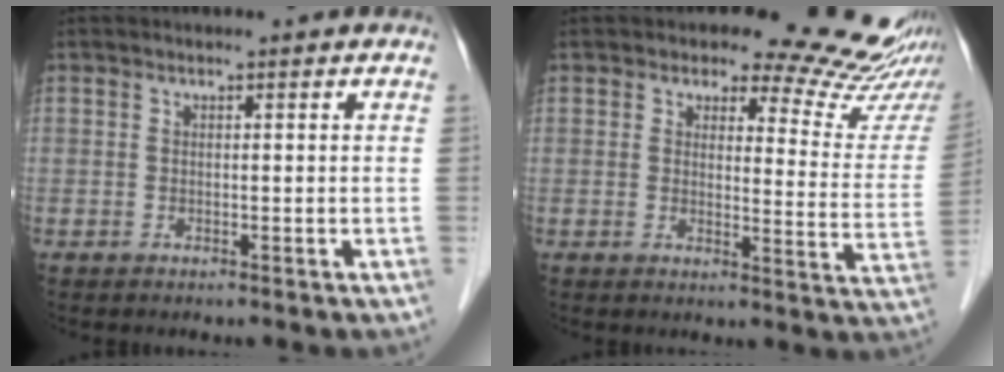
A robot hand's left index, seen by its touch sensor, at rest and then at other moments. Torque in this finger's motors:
{"motor_torque": [2.14, 0.00, 0.27, 0.00]}